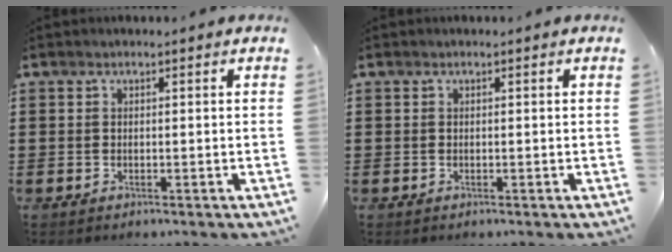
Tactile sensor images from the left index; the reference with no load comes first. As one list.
[{"total": 0.0}]